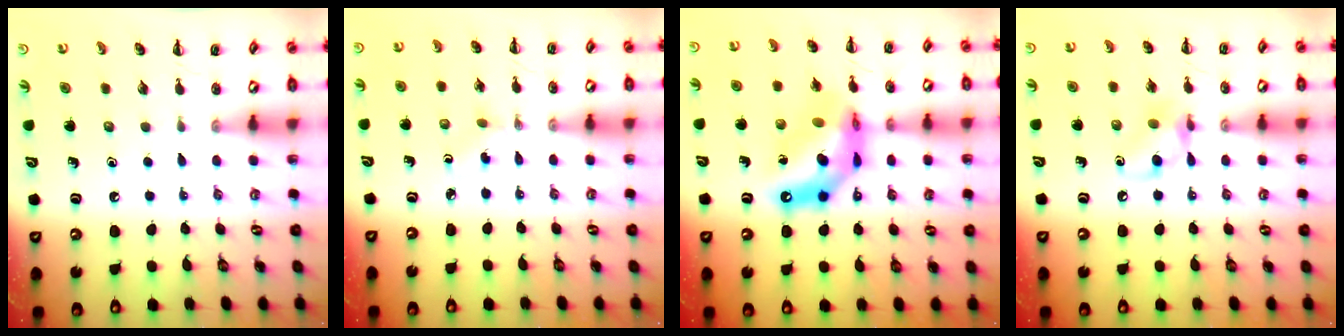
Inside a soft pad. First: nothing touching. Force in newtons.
{"total": 1.9, "press": 1.6, "slide": 1.0}
{"total": 14.3, "press": 13.8, "slide": 3.8}
{"total": 9.1, "press": 9.1, "slide": 0.7}